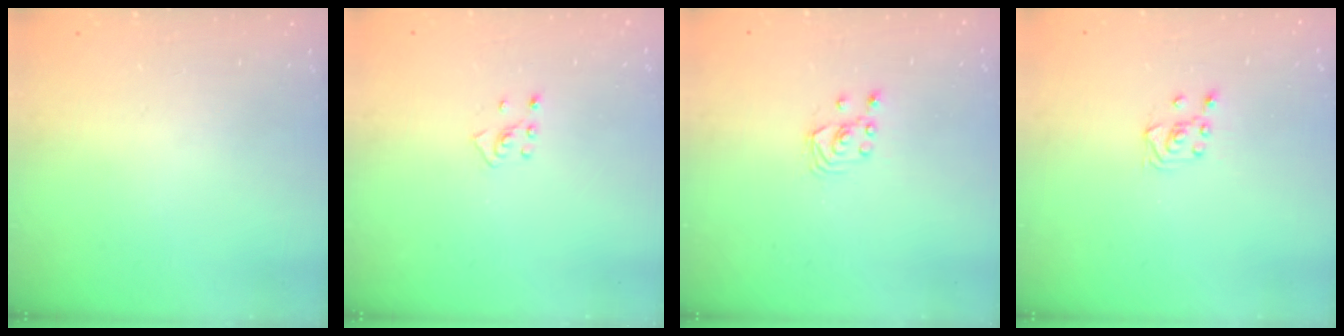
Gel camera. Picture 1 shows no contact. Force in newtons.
{"total": 2.7, "press": 2.6, "slide": 0.9}
{"total": 1.8, "press": 1.8, "slide": 0.2}
{"total": 3.4, "press": 3.3, "slide": 0.8}